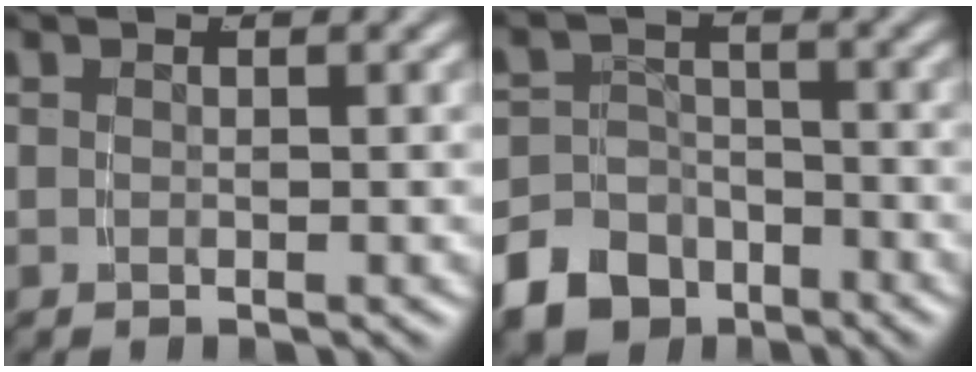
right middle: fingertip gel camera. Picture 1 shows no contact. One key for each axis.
{"total": 8.1, "fx": -5.1, "fy": 5.9, "fz": 2.2, "tx": -0.036, "ty": -0.025, "tz": -0.084}